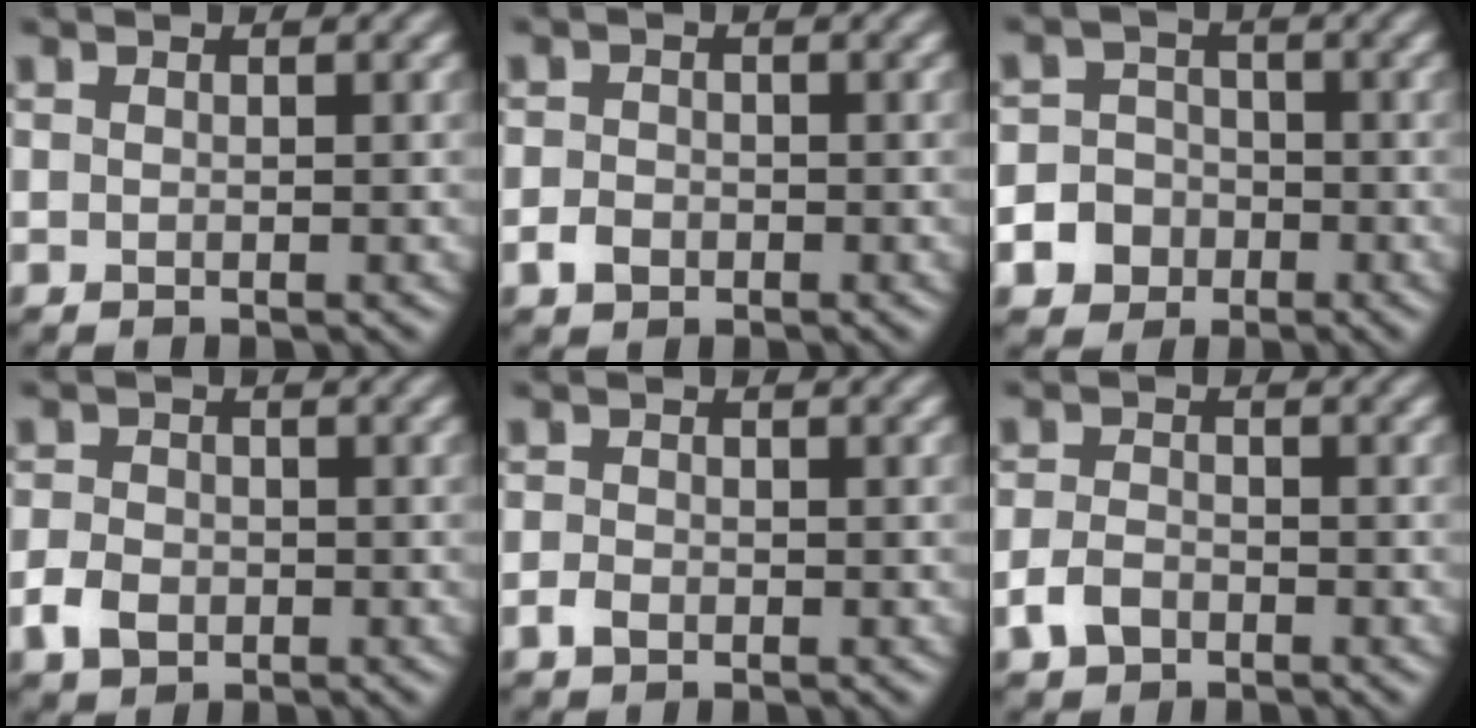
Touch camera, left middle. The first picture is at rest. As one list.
[{"total": 1.6, "force": [-1.2, 0.9, 0.4], "torque": [-0.003, 0.001, -0.023]}, {"total": 5.3, "force": [-3.0, 4.3, 0.6], "torque": [0.004, -0.009, -0.071]}, {"total": 2.9, "force": [-1.7, 1.9, 1.3], "torque": [-0.025, -0.003, -0.035]}, {"total": 1.3, "force": [-1.1, 0.6, 0.4], "torque": [-0.006, 0.000, -0.022]}, {"total": 2.4, "force": [-1.9, 1.2, 0.9], "torque": [-0.019, -0.001, -0.041]}]